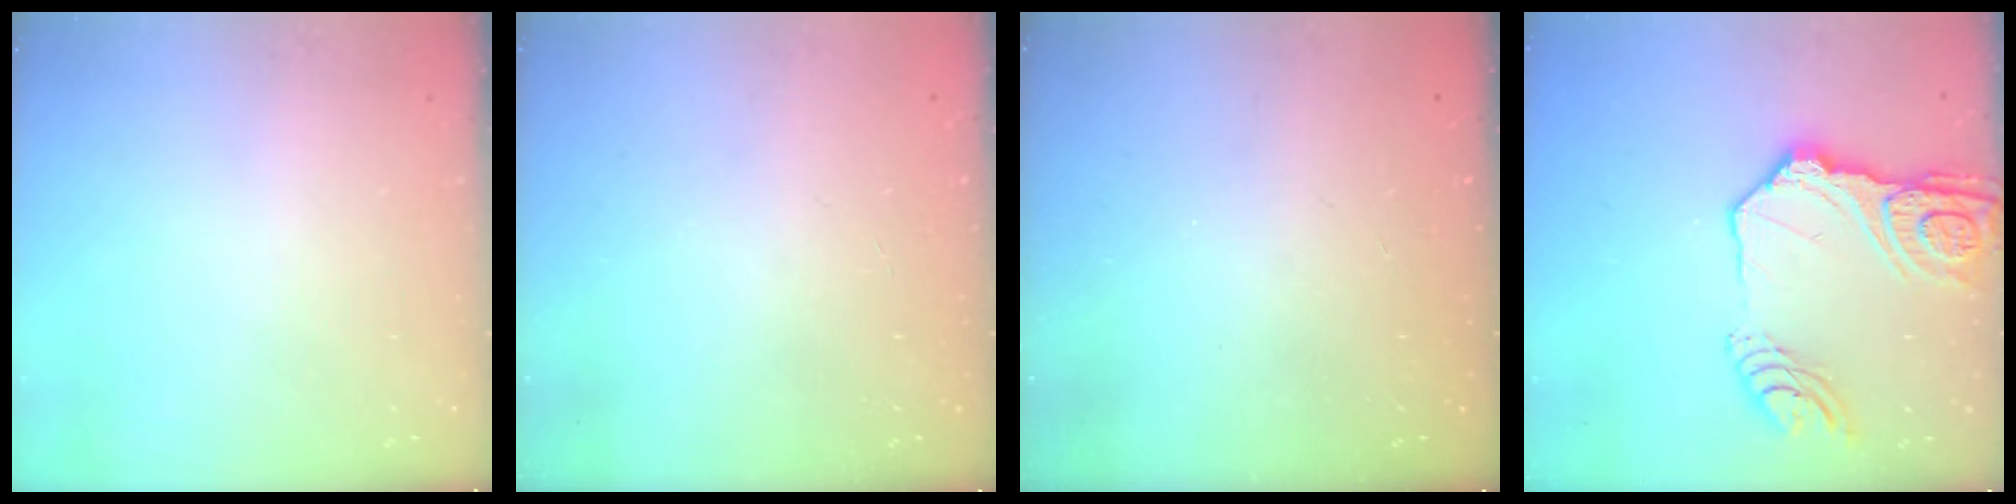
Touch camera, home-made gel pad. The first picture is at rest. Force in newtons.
{"total": 0.0}
{"total": 0.0}
{"total": 19.1, "press": 19.0, "slide": 2.1}